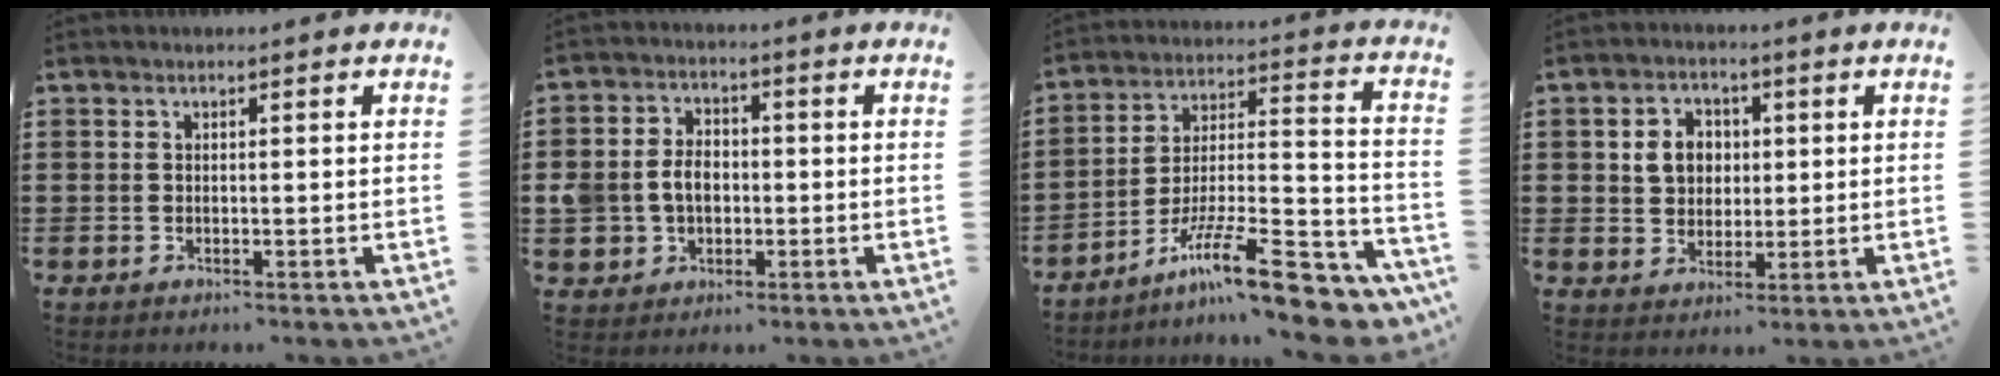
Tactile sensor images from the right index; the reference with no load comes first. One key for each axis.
{"total": 5.8, "fx": -0.7, "fy": 4.8, "fz": 3.2, "tx": -0.084, "ty": 0.009, "tz": -0.016}
{"total": 14.9, "fx": -10.5, "fy": 2.9, "fz": 10.1, "tx": -0.156, "ty": 0.029, "tz": -0.186}
{"total": 5.4, "fx": 0.8, "fy": 4.7, "fz": 2.7, "tx": -0.061, "ty": 0.014, "tz": 0.011}